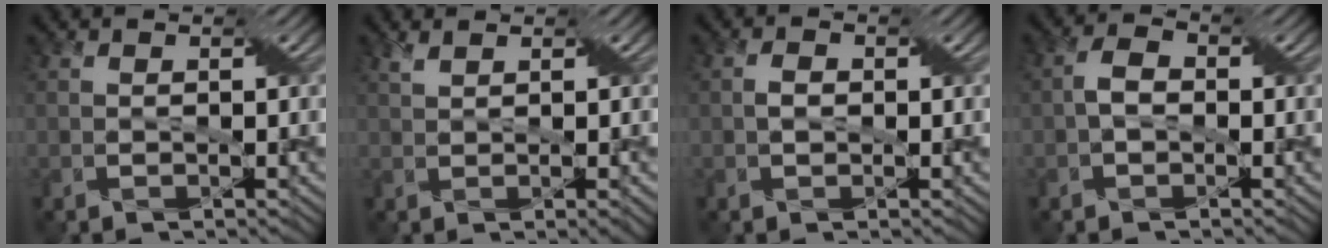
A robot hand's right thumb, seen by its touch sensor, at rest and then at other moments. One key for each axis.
{"total": 2.3, "fx": 1.0, "fy": 0.5, "fz": 2.0, "tx": -0.039, "ty": 0.007, "tz": 0.022}
{"total": 1.5, "fx": -0.1, "fy": 1.1, "fz": 1.0, "tx": -0.023, "ty": 0.001, "tz": -0.003}
{"total": 2.6, "fx": -0.5, "fy": 1.8, "fz": 1.8, "tx": -0.042, "ty": 0.007, "tz": -0.015}